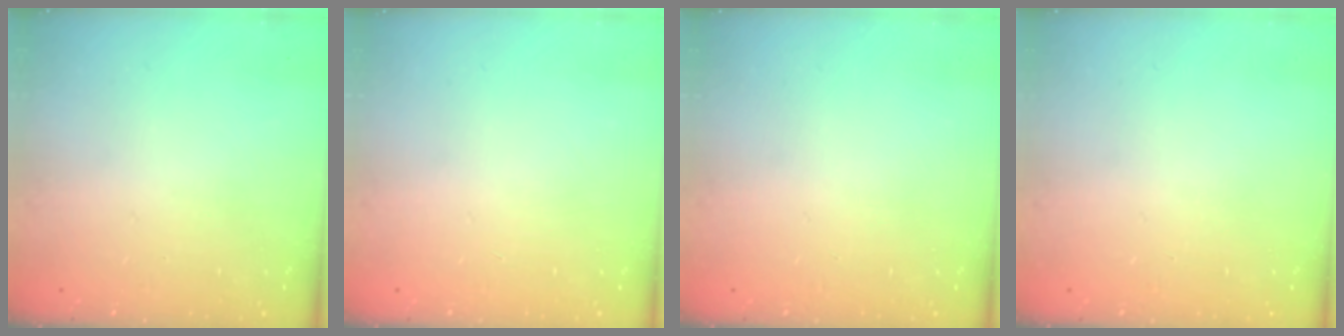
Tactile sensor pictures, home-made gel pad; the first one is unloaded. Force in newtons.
{"total": 0.0}
{"total": 0.0}
{"total": 0.0}